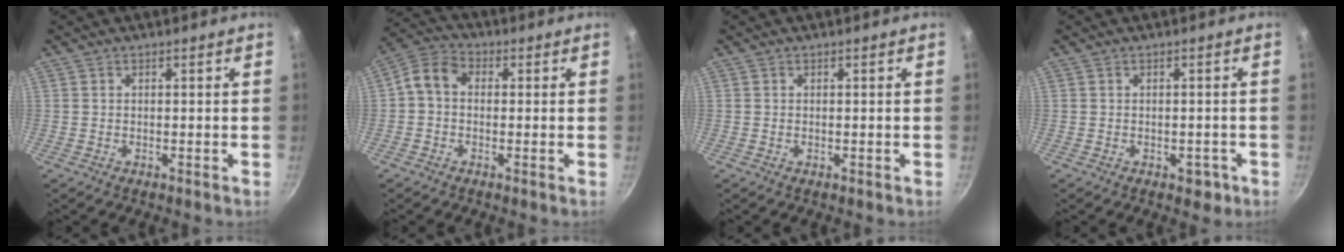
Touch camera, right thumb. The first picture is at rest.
{"total": 5.7, "force": [-0.2, 4.5, 3.6], "torque": [-0.065, 0.022, -0.025]}
{"total": 0.0}
{"total": 2.8, "force": [-1.2, 1.8, 1.7], "torque": [-0.004, 0.014, -0.006]}